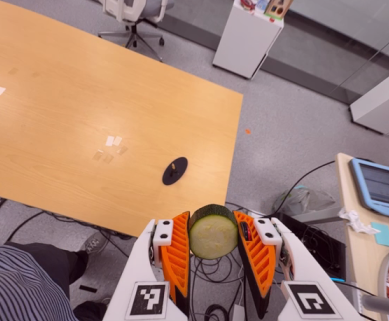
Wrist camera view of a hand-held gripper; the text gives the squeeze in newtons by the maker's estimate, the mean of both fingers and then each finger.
{"total": 11.7, "left": 10.7, "right": 12.7}